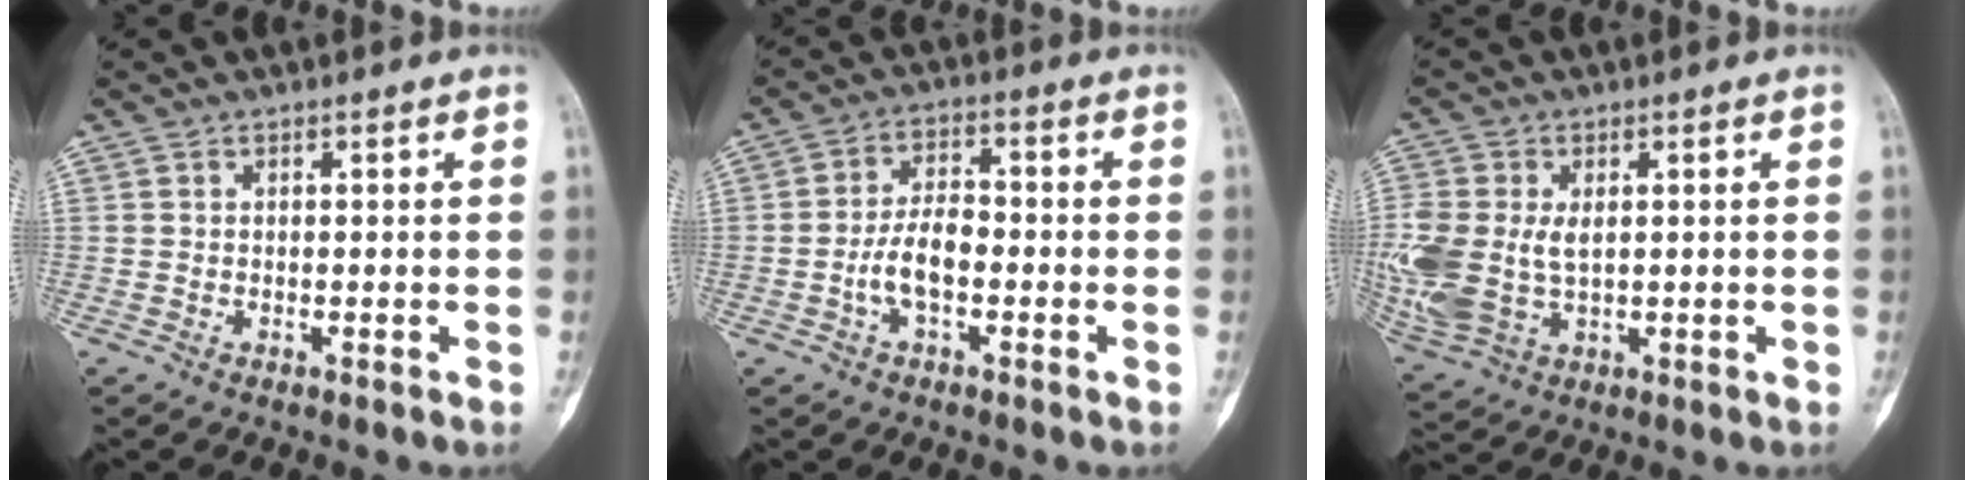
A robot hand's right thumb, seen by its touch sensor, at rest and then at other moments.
{"total": 6.7, "force": [-1.9, 3.2, 5.6], "torque": [-0.104, 0.023, -0.036]}
{"total": 15.2, "force": [0.2, 10.1, 11.4], "torque": [-0.300, -0.006, 0.021]}